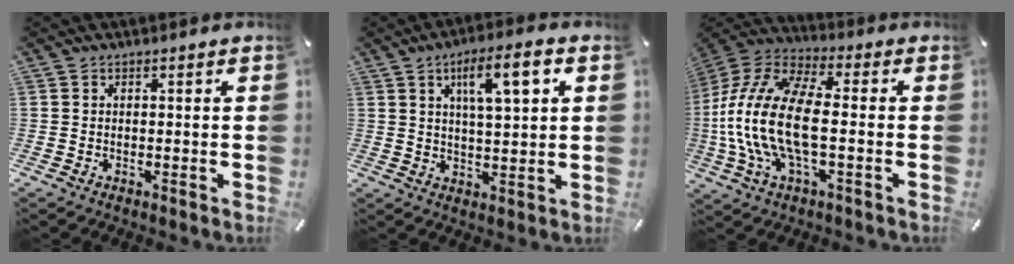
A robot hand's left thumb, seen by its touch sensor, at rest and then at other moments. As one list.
[{"total": 9.7, "force": [4.2, 3.2, 8.1], "torque": [-0.131, -0.004, 0.066]}, {"total": 18.5, "force": [-2.6, 8.7, 16.1], "torque": [-0.352, -0.004, -0.048]}]